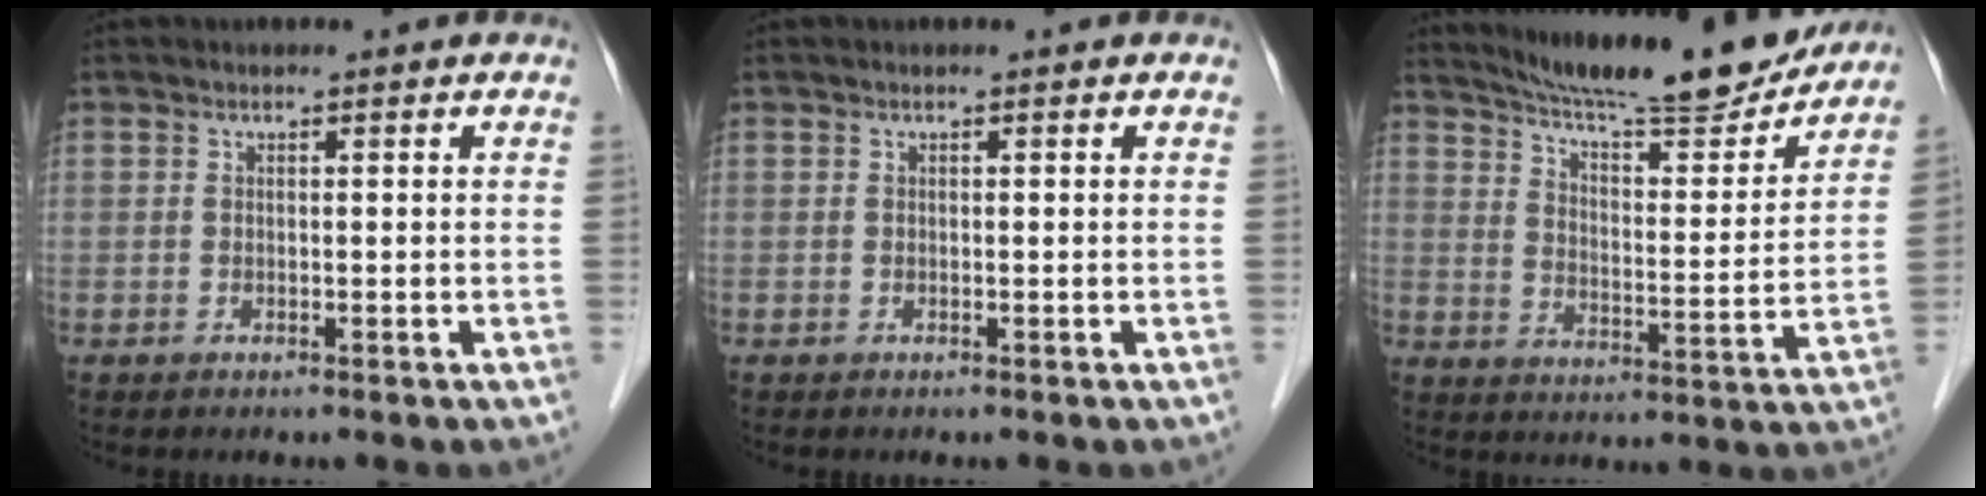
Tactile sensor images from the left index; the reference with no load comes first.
{"total": 0.0}
{"total": 17.8, "force": [16.3, 1.4, 7.0], "torque": [-0.112, -0.024, 0.235]}